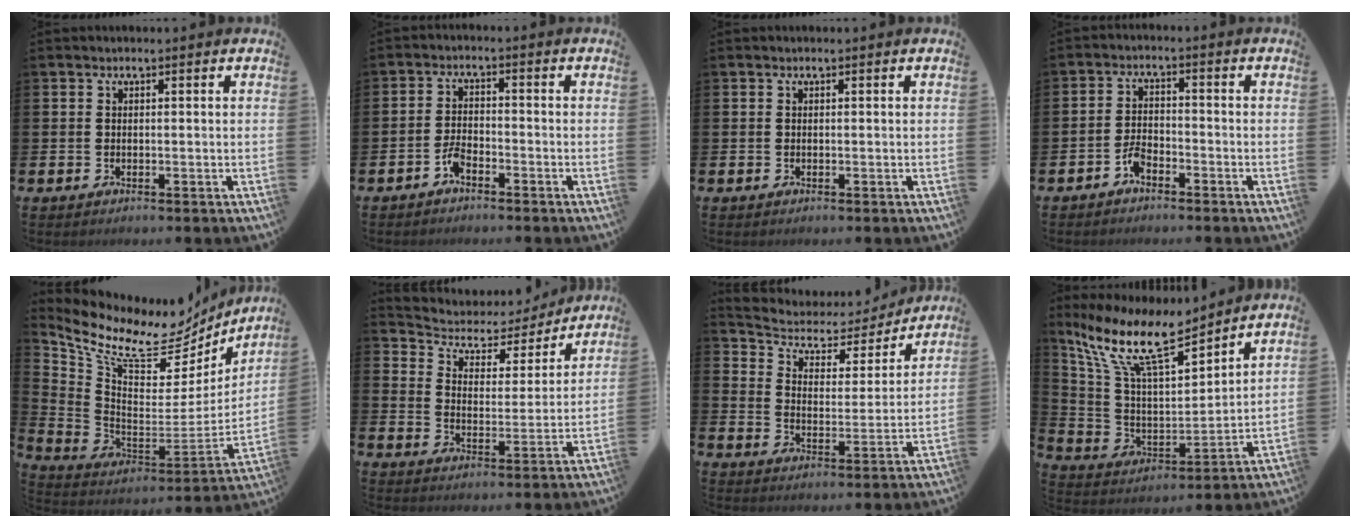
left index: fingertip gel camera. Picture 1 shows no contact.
{"total": 2.6, "force": [-2.1, 0.9, 1.3], "torque": [-0.029, 0.008, -0.040]}
{"total": 0.0}
{"total": 2.7, "force": [-2.2, 1.1, 1.1], "torque": [-0.027, 0.009, -0.044]}
{"total": 10.1, "force": [7.3, 5.1, 4.7], "torque": [-0.119, -0.063, 0.120]}
{"total": 5.0, "force": [4.1, 2.6, 1.1], "torque": [-0.048, -0.032, 0.063]}
{"total": 5.2, "force": [4.2, 2.6, 1.5], "torque": [-0.058, -0.034, 0.063]}
{"total": 12.8, "force": [10.5, 3.2, 6.6], "torque": [-0.169, -0.057, 0.184]}